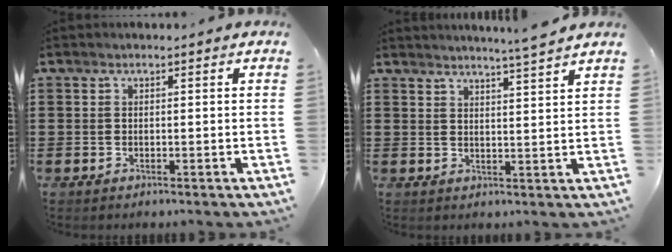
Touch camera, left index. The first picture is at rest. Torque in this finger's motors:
{"motor_torque": [0.64, -0.64, 0.15, 0.03]}